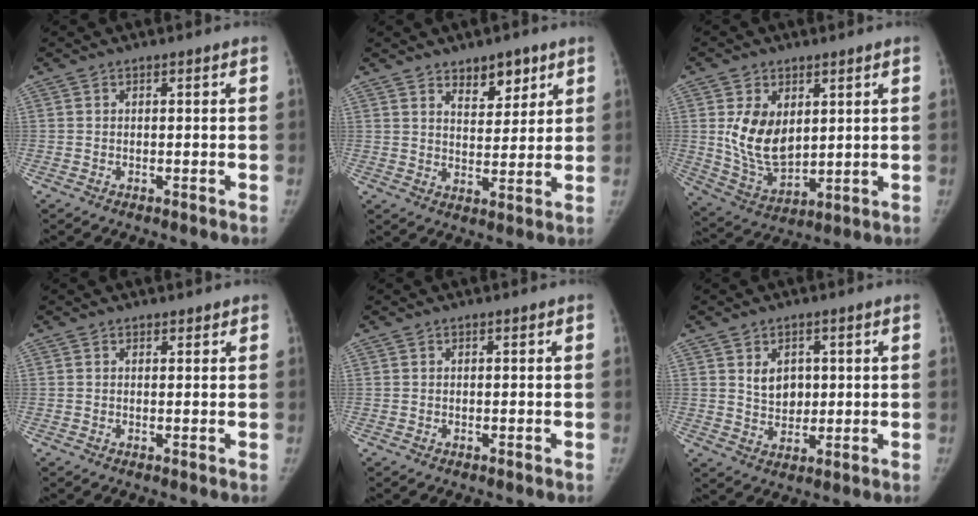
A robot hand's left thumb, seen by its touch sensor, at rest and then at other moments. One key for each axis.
{"total": 6.9, "fx": 4.5, "fy": 3.7, "fz": 3.8, "tx": -0.024, "ty": -0.031, "tz": 0.071}
{"total": 11.9, "fx": 2.8, "fy": 7.6, "fz": 8.7, "tx": -0.130, "ty": -0.025, "tz": 0.068}
{"total": 1.0, "fx": 0.8, "fy": 0.7, "fz": 0.2, "tx": 0.010, "ty": -0.004, "tz": 0.007}
{"total": 0.0}
{"total": 5.4, "fx": 1.5, "fy": 4.1, "fz": 3.1, "tx": -0.026, "ty": -0.013, "tz": 0.032}